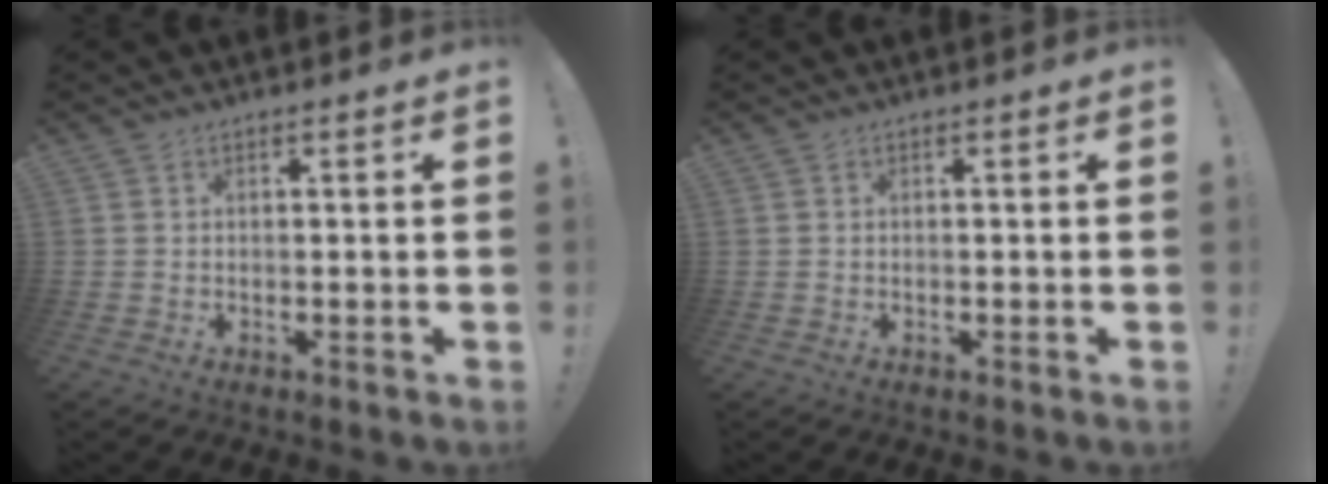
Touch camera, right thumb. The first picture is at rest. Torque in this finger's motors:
{"motor_torque": [-0.03, -0.01, -0.02, 0.01, -0.02]}